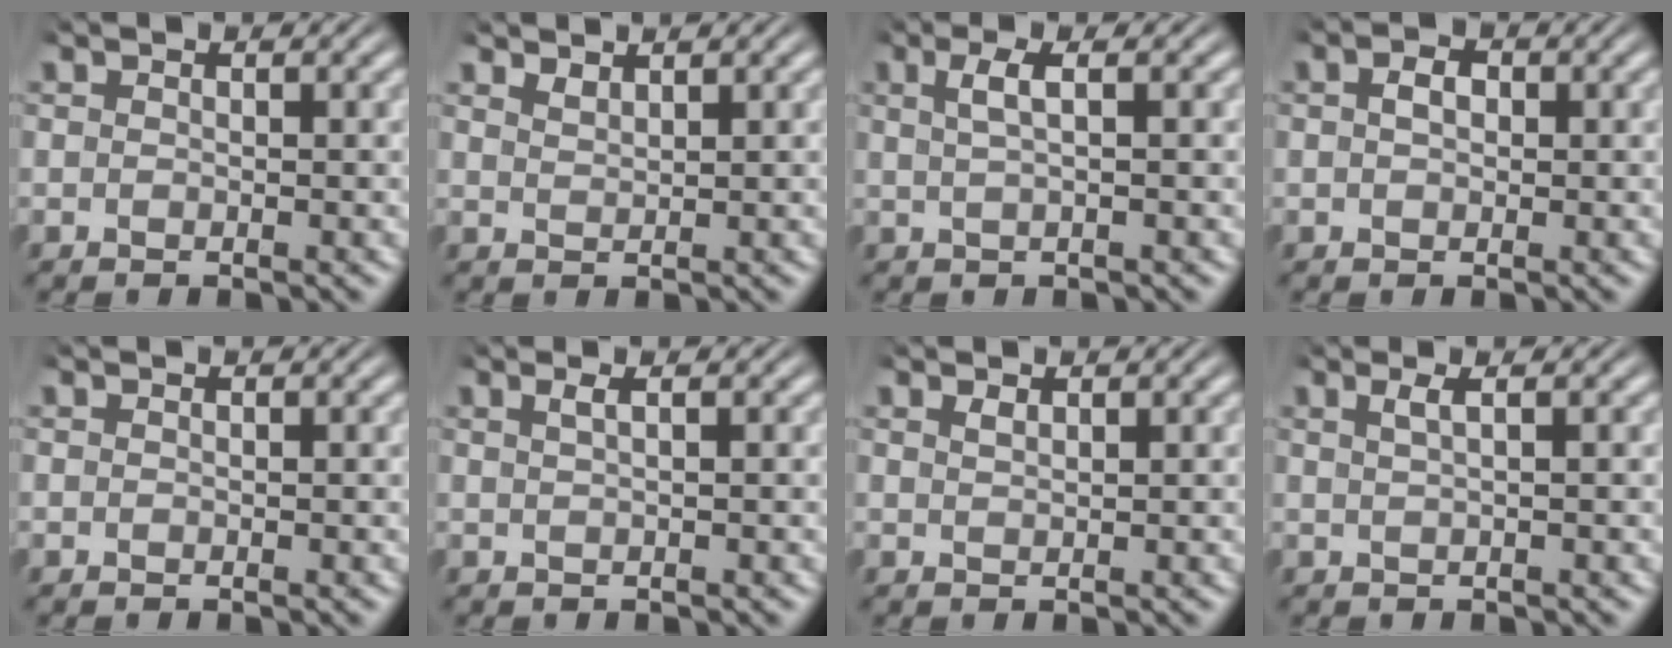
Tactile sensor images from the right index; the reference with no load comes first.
{"total": 1.4, "force": [1.3, -0.5, 0.1], "torque": [0.001, -0.004, 0.032]}
{"total": 2.0, "force": [0.6, 0.0, 1.9], "torque": [-0.029, 0.004, 0.014]}
{"total": 1.4, "force": [0.2, 0.8, 1.2], "torque": [-0.021, -0.005, 0.006]}
{"total": 0.0}
{"total": 1.0, "force": [0.4, -0.4, 0.8], "torque": [-0.011, 0.003, 0.010]}
{"total": 0.7, "force": [0.5, -0.5, 0.2], "torque": [-0.001, -0.003, 0.014]}
{"total": 1.3, "force": [0.5, -0.4, 1.1], "torque": [-0.014, 0.003, 0.013]}